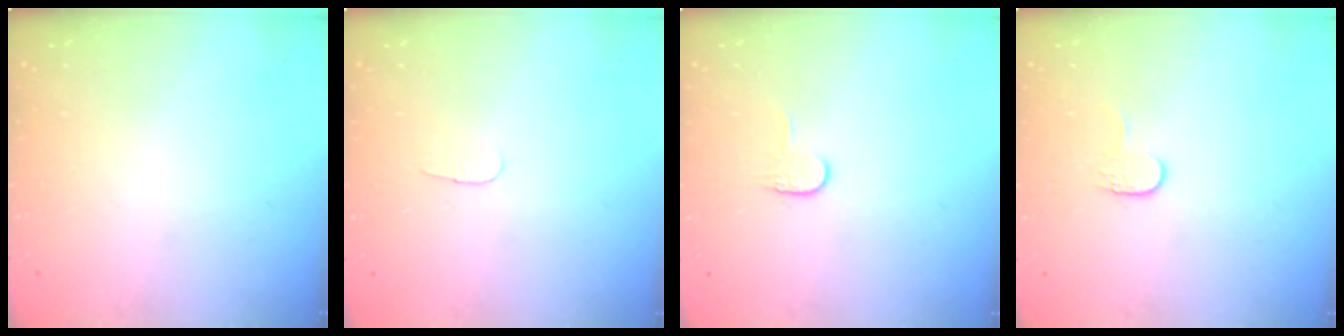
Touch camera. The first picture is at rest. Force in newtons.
{"total": 2.8, "press": 2.8, "slide": 0.3}
{"total": 3.4, "press": 3.4, "slide": 0.4}
{"total": 3.4, "press": 3.4, "slide": 0.4}